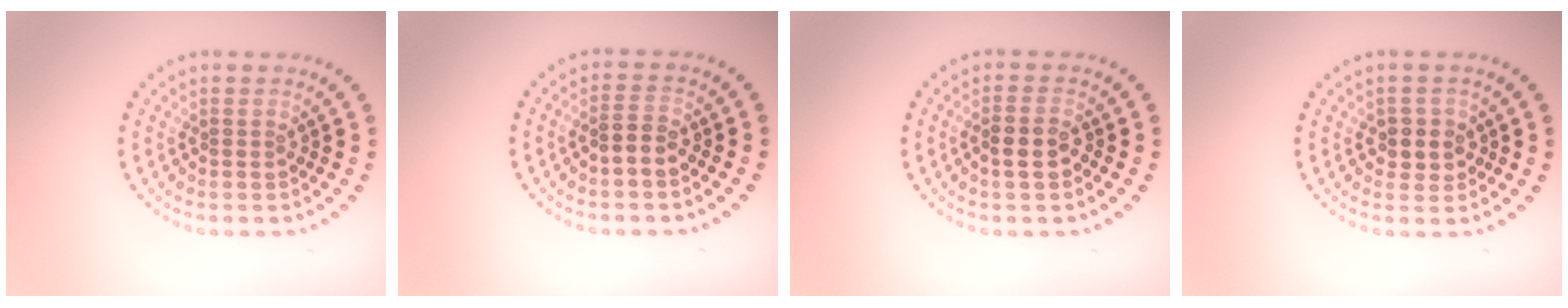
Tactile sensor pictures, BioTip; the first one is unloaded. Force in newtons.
{"total": 1.8, "press": 1.7, "slide": 0.7}
{"total": 1.7, "press": 1.6, "slide": 0.5}
{"total": 2.3, "press": 2.2, "slide": 0.7}